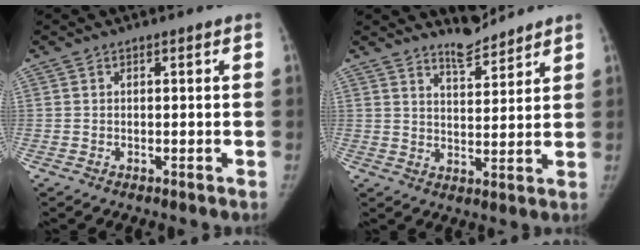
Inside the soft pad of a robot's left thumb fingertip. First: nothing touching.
{"total": 5.1, "force": [4.9, 1.0, 0.9], "torque": [-0.005, -0.042, 0.087]}